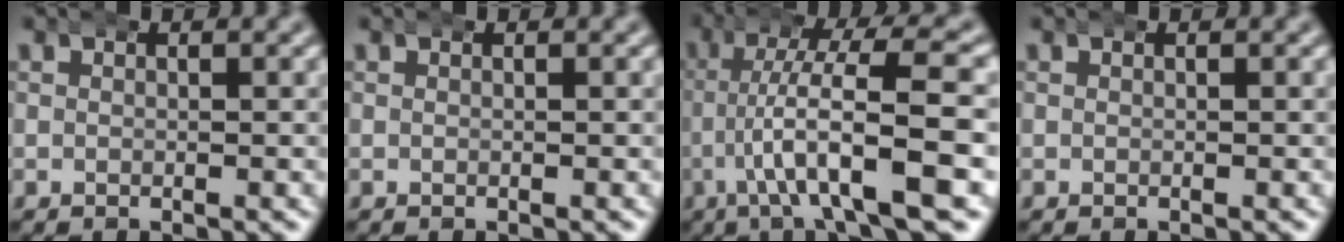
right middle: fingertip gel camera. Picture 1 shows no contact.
{"total": 0.0}
{"total": 7.9, "force": [-1.2, 1.5, 7.7], "torque": [-0.131, 0.002, -0.021]}
{"total": 0.0}